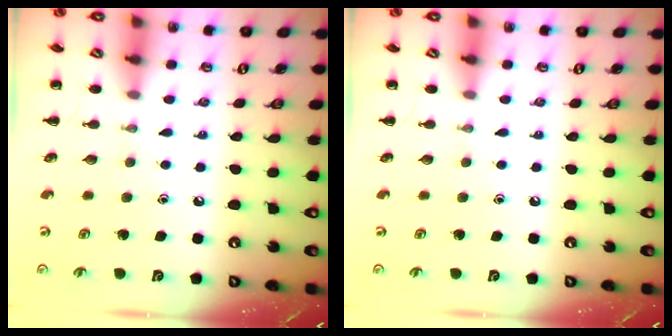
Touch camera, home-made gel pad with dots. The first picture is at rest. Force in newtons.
{"total": 0.0}